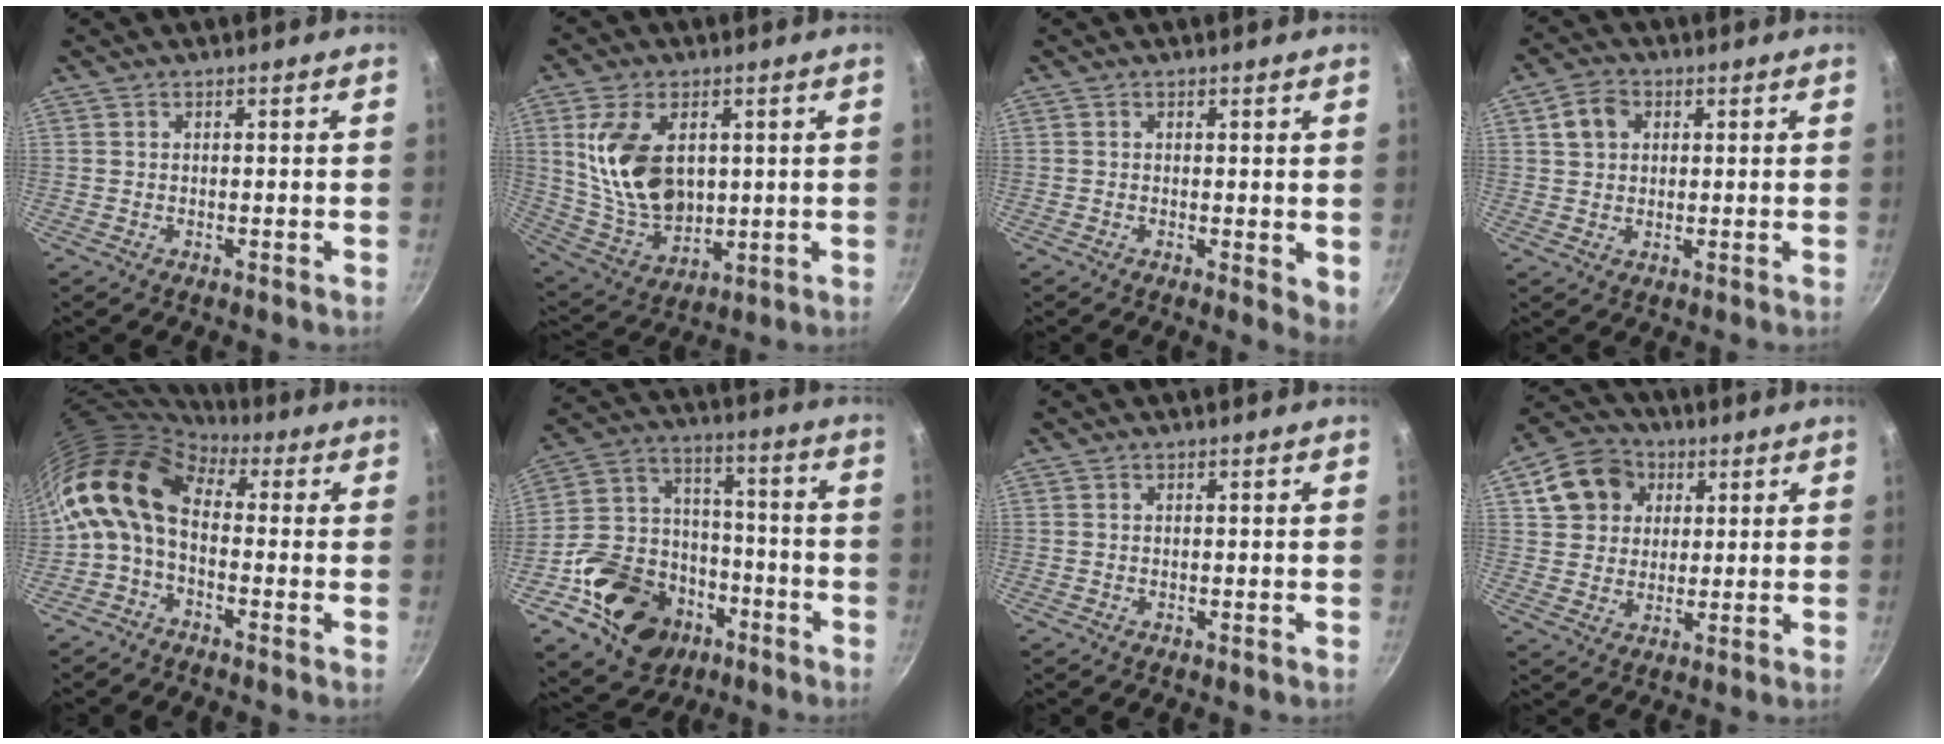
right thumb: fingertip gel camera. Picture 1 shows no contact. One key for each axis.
{"total": 15.9, "fx": 3.2, "fy": 10.2, "fz": 11.8, "tx": -0.200, "ty": -0.026, "tz": 0.075}
{"total": 3.3, "fx": 0.2, "fy": 1.3, "fz": 3.0, "tx": -0.034, "ty": -0.010, "tz": 0.002}
{"total": 5.3, "fx": 1.6, "fy": 4.2, "fz": 2.8, "tx": -0.036, "ty": 0.006, "tz": 0.023}
{"total": 11.3, "fx": 0.6, "fy": 7.2, "fz": 8.8, "tx": -0.158, "ty": 0.025, "tz": -0.010}
{"total": 21.8, "fx": -10.1, "fy": 16.4, "fz": 10.4, "tx": -0.150, "ty": 0.075, "tz": -0.156}
{"total": 0.0}
{"total": 11.1, "fx": 4.0, "fy": 9.3, "fz": 4.6, "tx": -0.058, "ty": 0.010, "tz": 0.062}